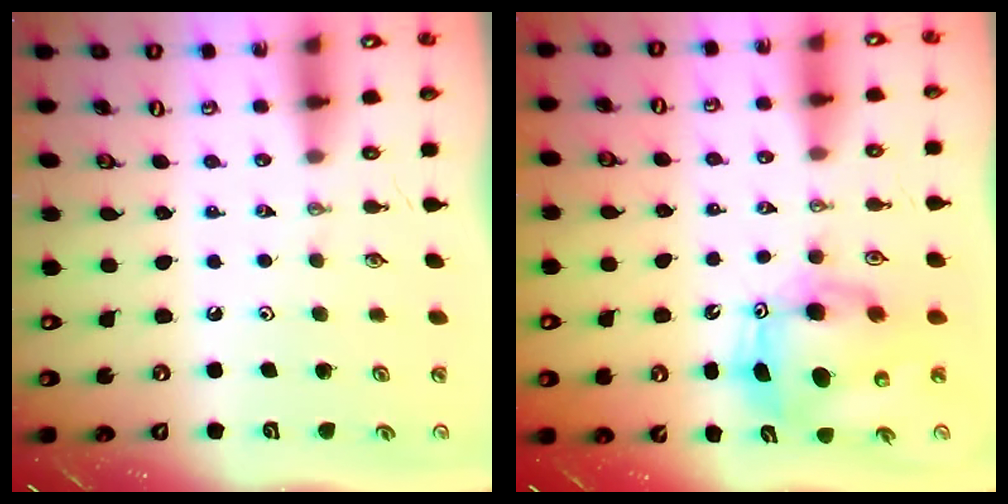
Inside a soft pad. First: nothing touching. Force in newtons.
{"total": 10.2, "press": 9.9, "slide": 2.3}